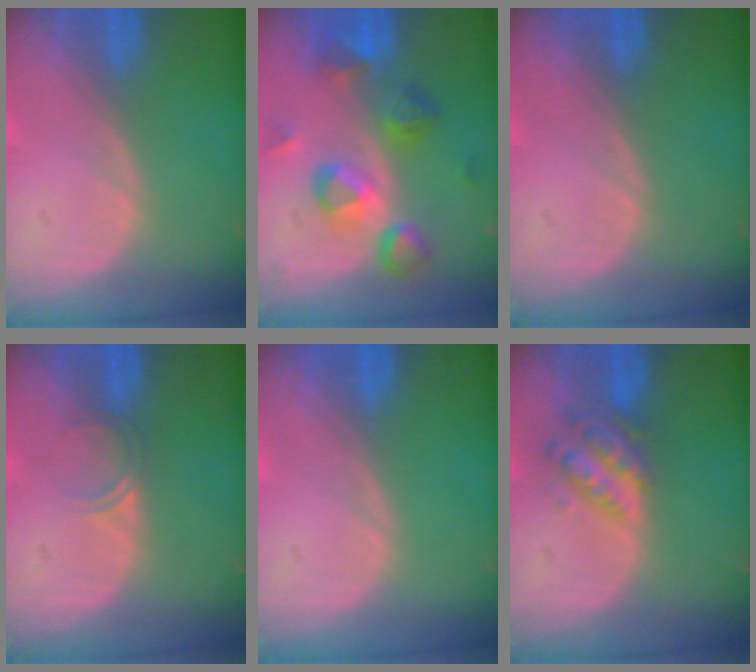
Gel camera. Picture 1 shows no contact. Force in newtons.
{"total": 7.7, "press": 7.7, "slide": 0.7}
{"total": 0.0}
{"total": 1.8, "press": 1.5, "slide": 1.1}
{"total": 0.0}
{"total": 5.3, "press": 5.2, "slide": 0.4}